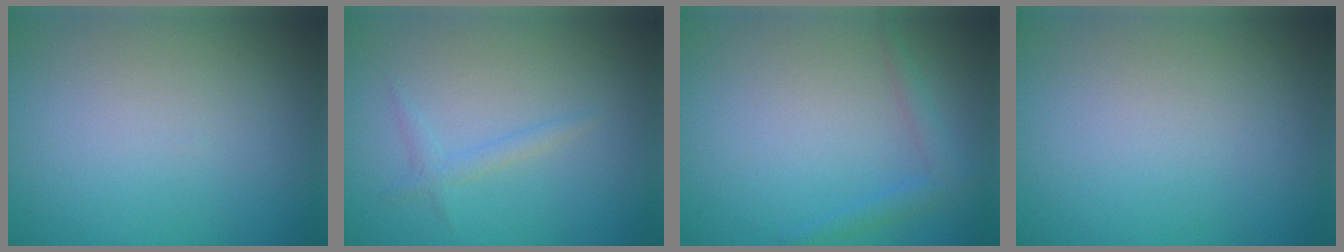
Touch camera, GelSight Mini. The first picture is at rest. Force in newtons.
{"total": 1.1, "press": 1.1, "slide": 0.2}
{"total": 1.6, "press": 1.6, "slide": 0.1}
{"total": 0.0}